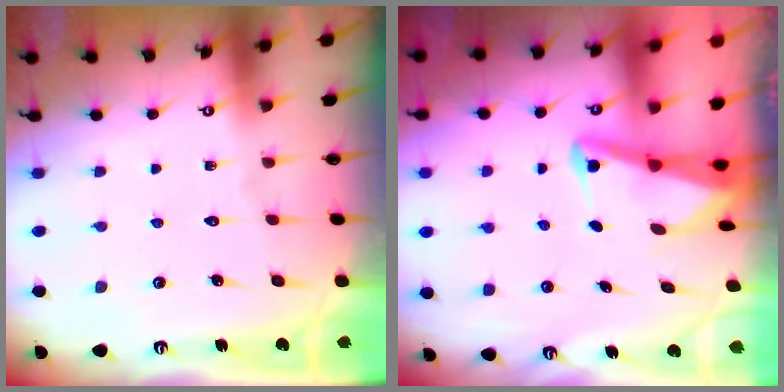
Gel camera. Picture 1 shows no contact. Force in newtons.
{"total": 3.0, "press": 3.0, "slide": 0.7}